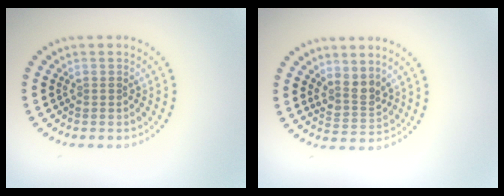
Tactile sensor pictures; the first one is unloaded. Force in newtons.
{"total": 2.5, "press": 1.9, "slide": 1.6}